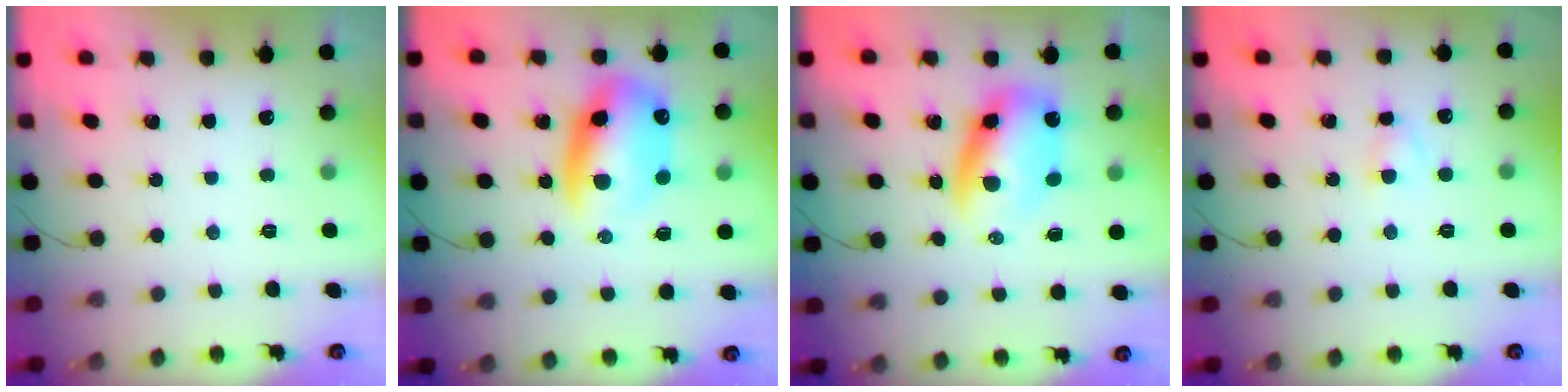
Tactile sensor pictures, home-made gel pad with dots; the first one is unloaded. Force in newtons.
{"total": 13.7, "press": 13.3, "slide": 3.5}
{"total": 9.4, "press": 9.0, "slide": 2.7}
{"total": 2.7, "press": 2.6, "slide": 0.9}